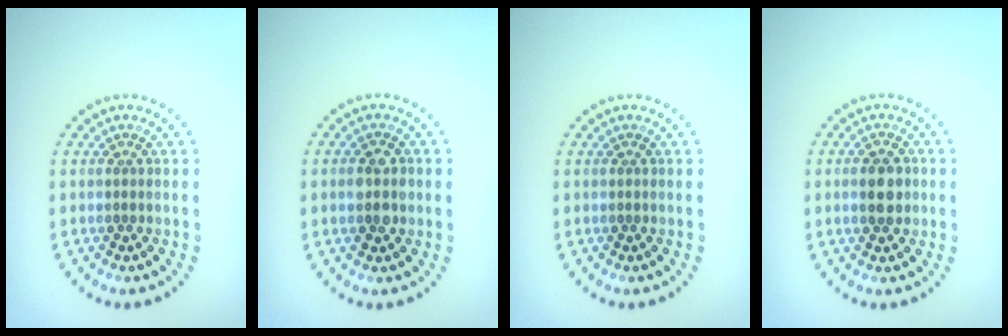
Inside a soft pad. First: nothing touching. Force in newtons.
{"total": 2.4, "press": 2.4, "slide": 0.1}
{"total": 0.0}
{"total": 3.0, "press": 3.0, "slide": 0.1}